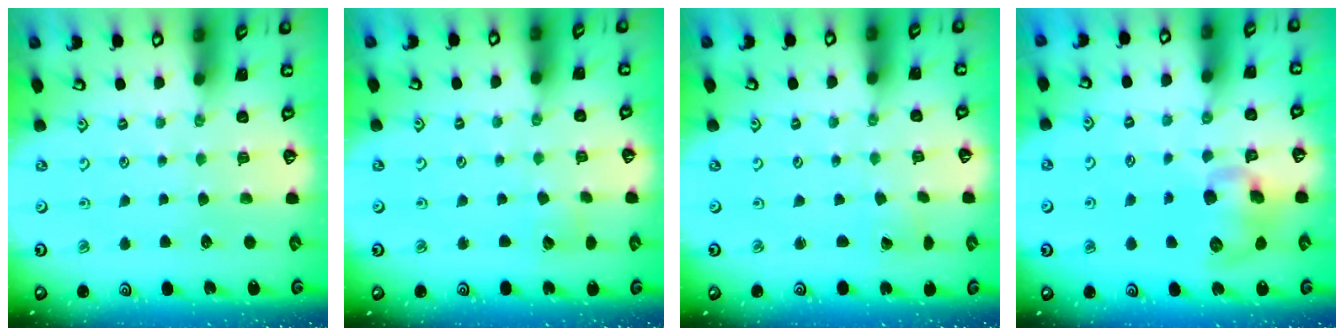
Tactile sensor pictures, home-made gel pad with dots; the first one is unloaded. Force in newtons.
{"total": 3.5, "press": 3.5, "slide": 0.4}
{"total": 0.9, "press": 0.9, "slide": 0.1}
{"total": 9.9, "press": 9.8, "slide": 1.9}